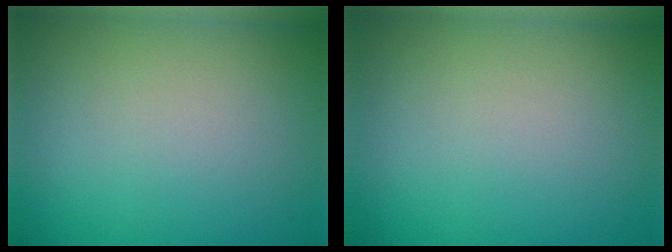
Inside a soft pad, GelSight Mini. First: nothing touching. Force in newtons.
{"total": 0.0}